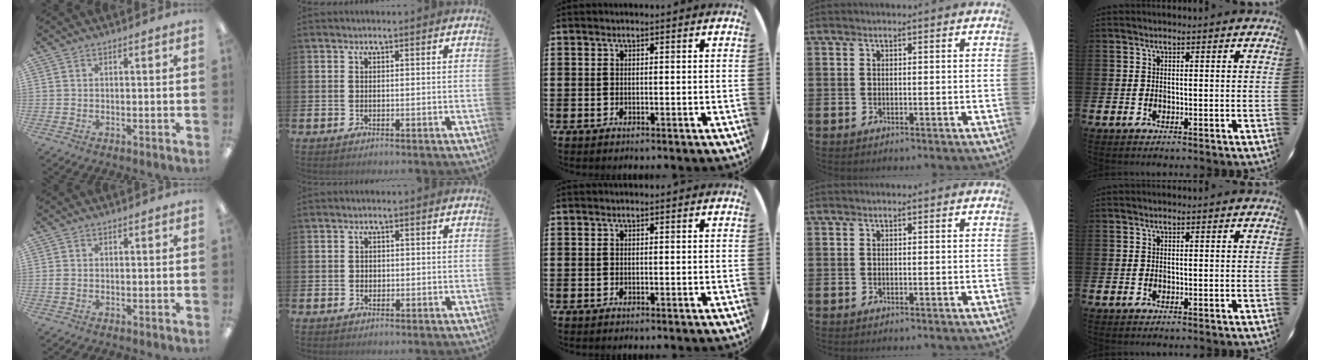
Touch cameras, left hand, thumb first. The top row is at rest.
{"thumb": {"total": 0.9, "force": [0.0, 0.7, 0.6], "torque": [-0.012, 0.002, -0.001]}, "index": {"total": 0.9, "force": [0.1, 0.8, 0.3], "torque": [0.003, 0.004, -0.002]}}